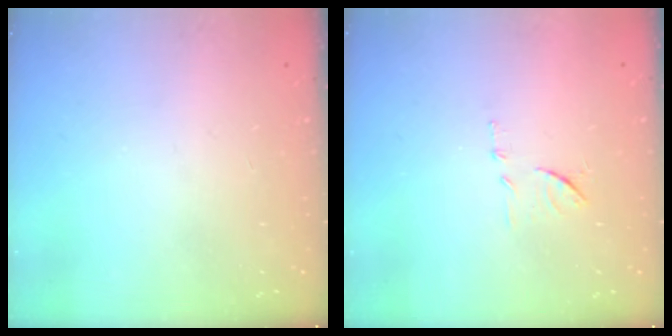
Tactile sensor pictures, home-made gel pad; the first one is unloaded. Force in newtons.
{"total": 8.2, "press": 8.2, "slide": 0.6}